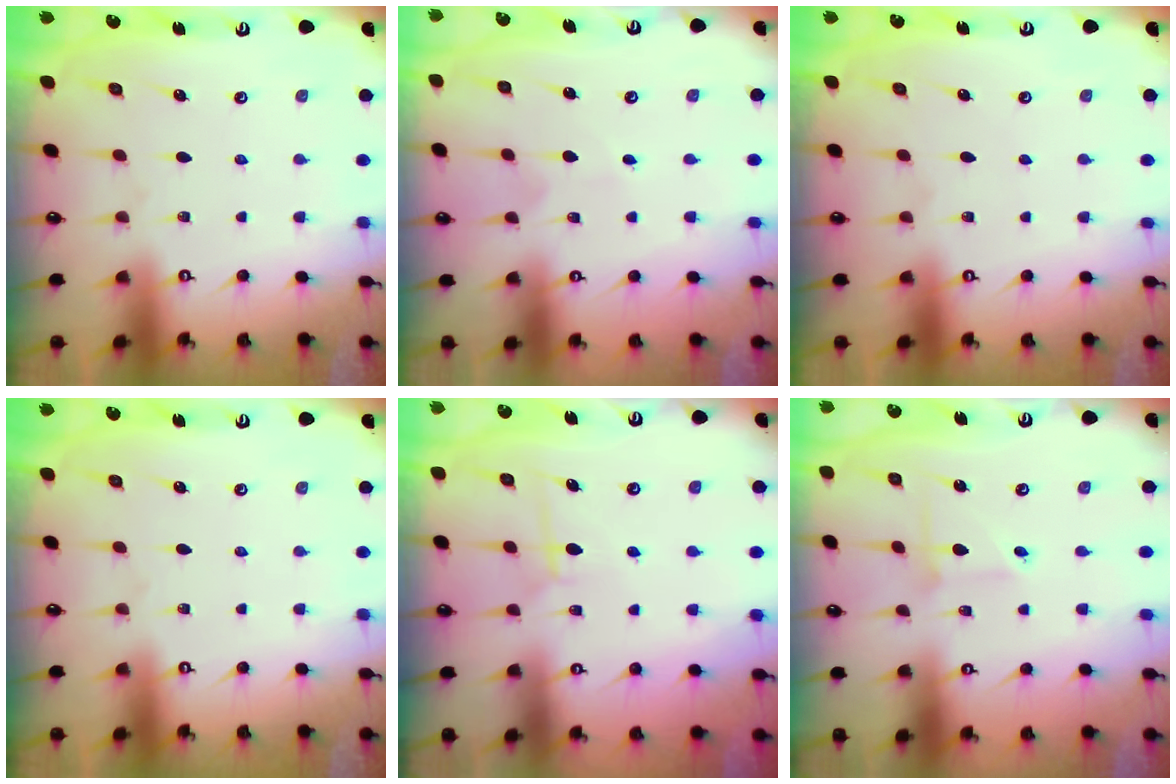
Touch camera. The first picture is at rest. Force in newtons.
{"total": 2.2, "press": 2.2, "slide": 0.2}
{"total": 0.0}
{"total": 0.0}
{"total": 6.6, "press": 6.5, "slide": 0.9}
{"total": 2.1, "press": 2.1, "slide": 0.2}